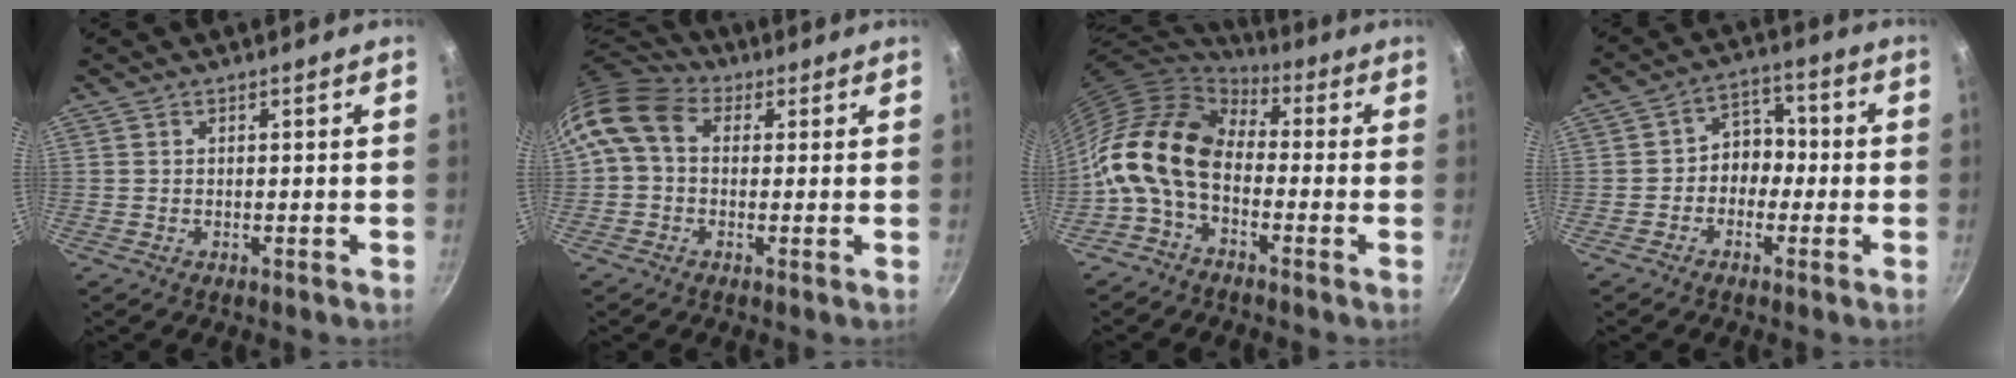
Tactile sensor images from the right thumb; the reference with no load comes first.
{"total": 10.2, "force": [2.0, 7.7, 6.3], "torque": [-0.115, 0.020, 0.015]}
{"total": 15.2, "force": [-1.2, 9.8, 11.6], "torque": [-0.206, 0.029, -0.046]}
{"total": 6.2, "force": [-1.2, 5.0, 3.4], "torque": [0.003, 0.030, -0.032]}